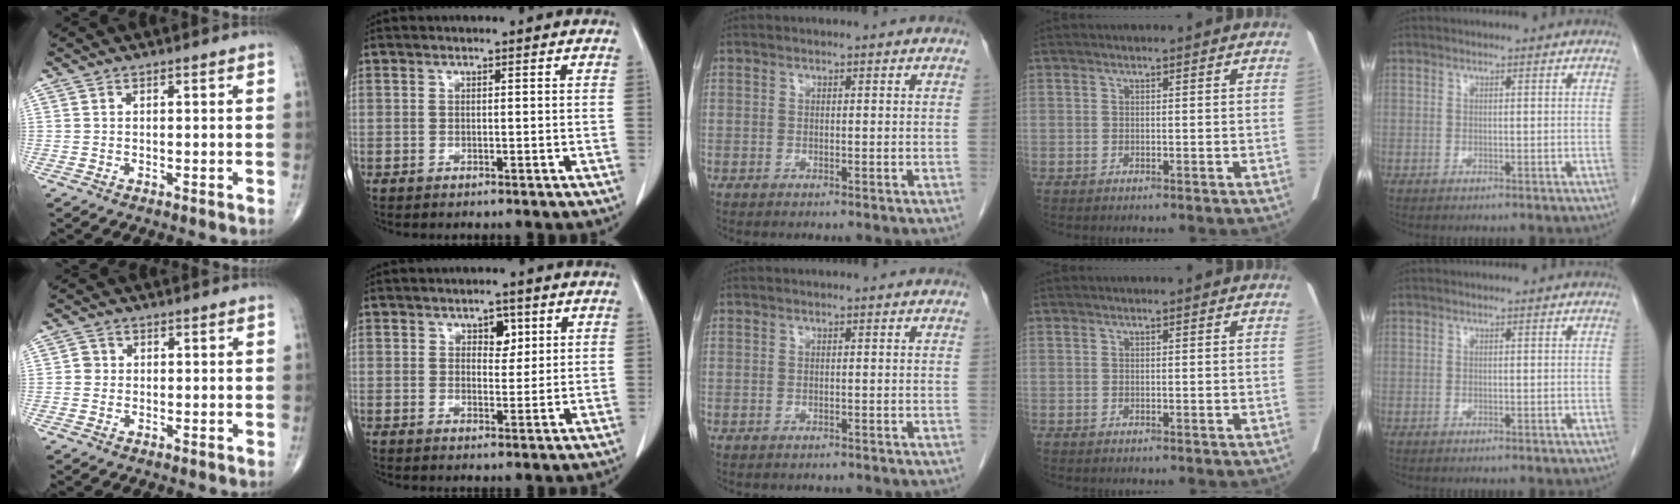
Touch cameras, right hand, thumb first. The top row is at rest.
{"thumb": {"total": 1.8, "force": [0.0, 1.7, 0.5], "torque": [0.002, 0.005, -0.004]}, "index": {"total": 3.3, "force": [1.5, 2.0, 2.1], "torque": [-0.024, 0.003, 0.023]}, "middle": {"total": 1.2, "force": [-1.1, 0.5, 0.1], "torque": [-0.008, 0.000, -0.014]}}